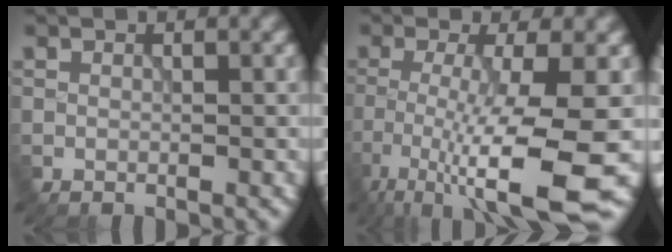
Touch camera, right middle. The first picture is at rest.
{"total": 8.5, "force": [-3.8, 1.1, 7.5], "torque": [-0.129, -0.008, -0.074]}